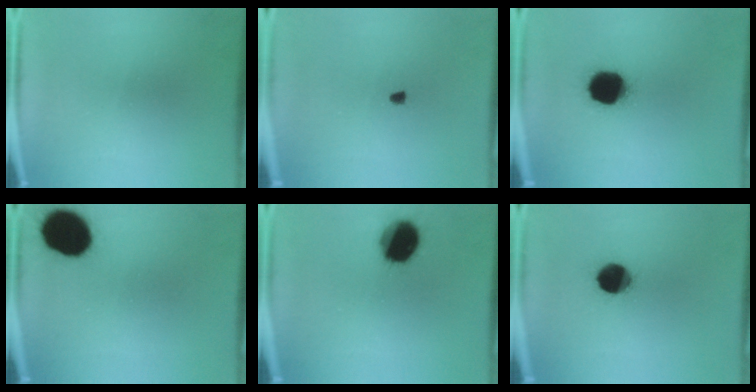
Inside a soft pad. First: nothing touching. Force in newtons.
{"total": 1.0}
{"total": 14.2}
{"total": 14.4}
{"total": 13.9}
{"total": 10.1}